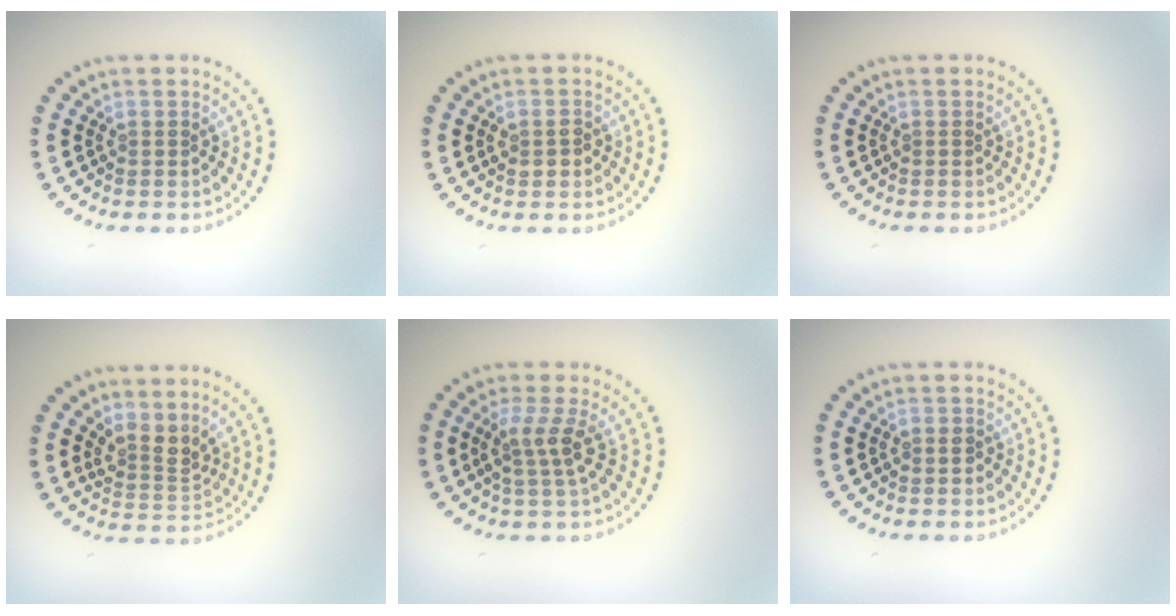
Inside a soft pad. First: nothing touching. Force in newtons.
{"total": 1.5, "press": 1.5, "slide": 0.0}
{"total": 0.0}
{"total": 2.8, "press": 2.0, "slide": 2.0}
{"total": 2.7, "press": 2.1, "slide": 1.8}
{"total": 0.5, "press": 0.4, "slide": 0.3}